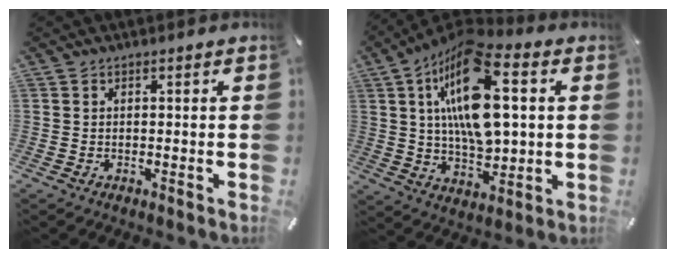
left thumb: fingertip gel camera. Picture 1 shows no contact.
{"total": 20.3, "force": [5.5, 10.5, 16.4], "torque": [-0.314, -0.004, 0.086]}